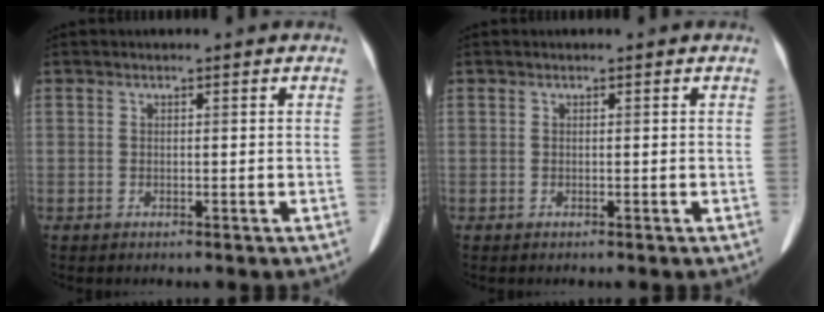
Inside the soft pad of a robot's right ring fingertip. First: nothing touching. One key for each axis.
{"total": 0.0}